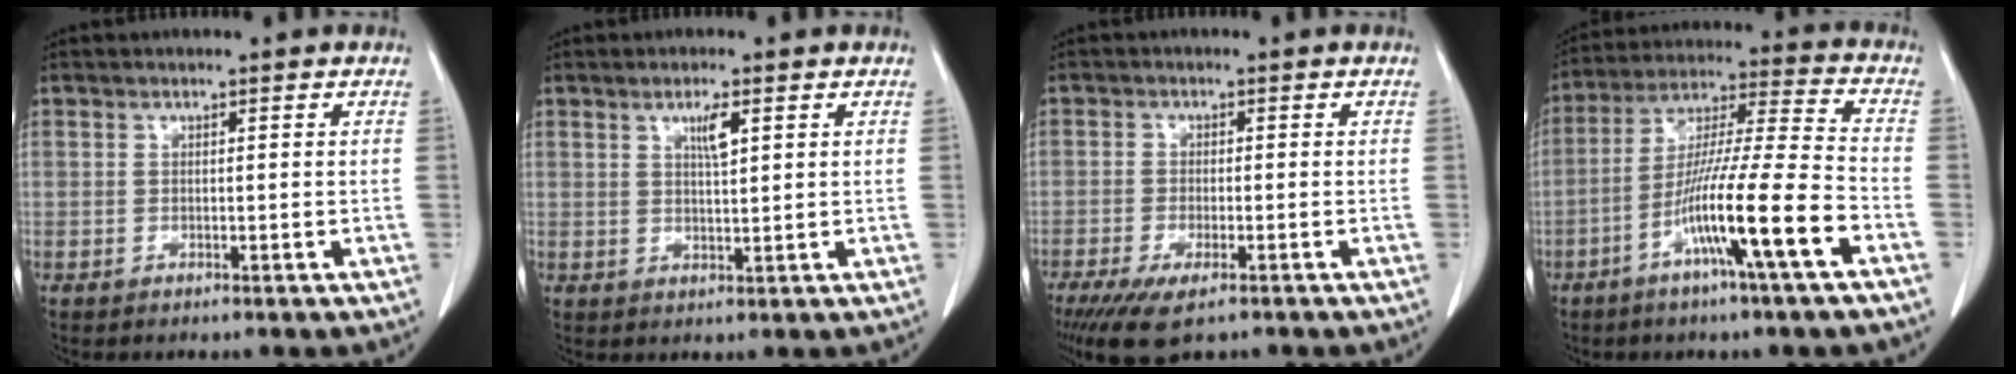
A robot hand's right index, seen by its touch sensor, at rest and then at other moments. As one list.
[{"total": 3.0, "force": [1.4, 0.4, 2.6], "torque": [-0.046, -0.002, 0.025]}, {"total": 7.1, "force": [-4.6, 1.9, 5.0], "torque": [-0.083, -0.017, -0.073]}, {"total": 15.0, "force": [-6.5, -0.8, 13.5], "torque": [-0.249, -0.006, -0.118]}]